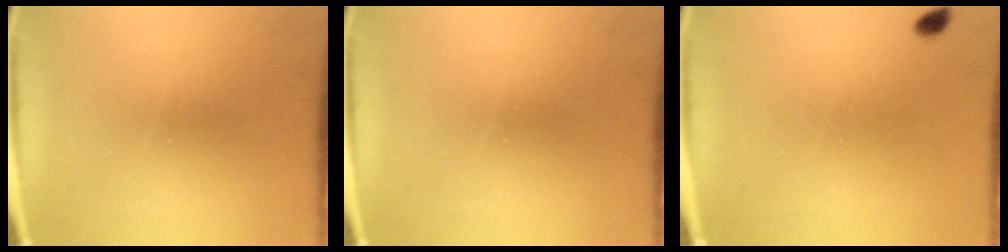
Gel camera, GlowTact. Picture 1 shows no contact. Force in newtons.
{"total": 0.0}
{"total": 1.1}